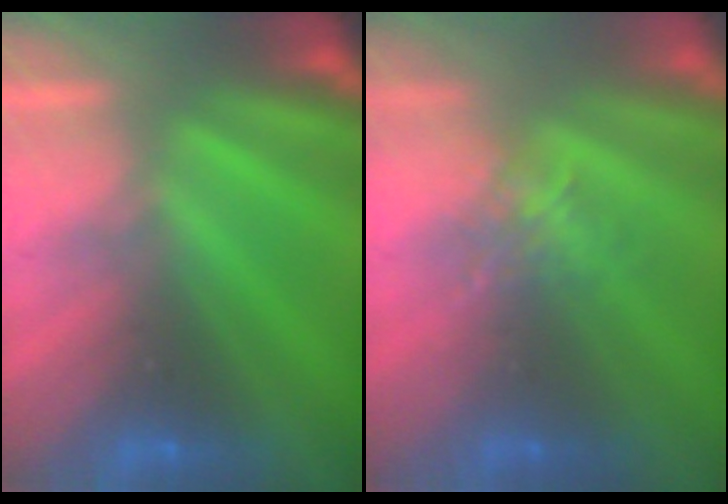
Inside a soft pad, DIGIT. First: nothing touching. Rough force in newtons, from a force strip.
{"total": 1.9}